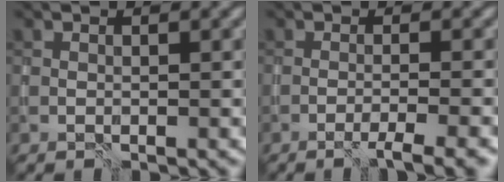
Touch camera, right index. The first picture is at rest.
{"total": 2.9, "force": [-1.8, 0.2, 2.2], "torque": [-0.023, 0.000, -0.040]}